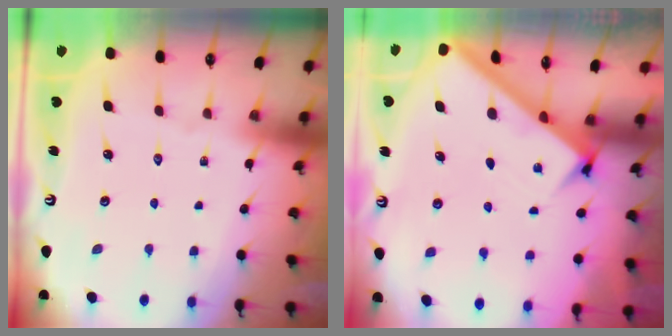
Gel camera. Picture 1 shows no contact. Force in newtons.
{"total": 2.6, "press": 2.6, "slide": 0.3}